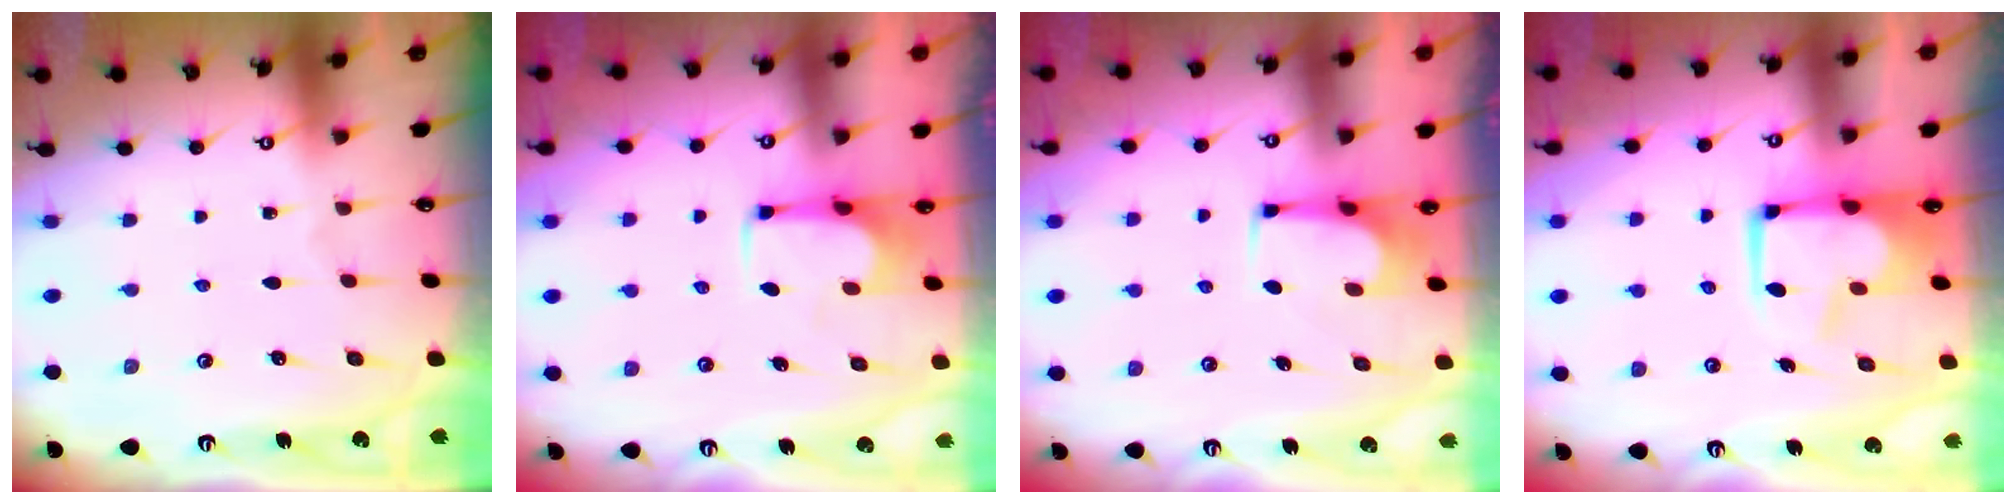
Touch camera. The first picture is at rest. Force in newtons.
{"total": 4.0, "press": 3.9, "slide": 0.8}
{"total": 2.2, "press": 2.2, "slide": 0.3}
{"total": 5.2, "press": 5.0, "slide": 1.4}